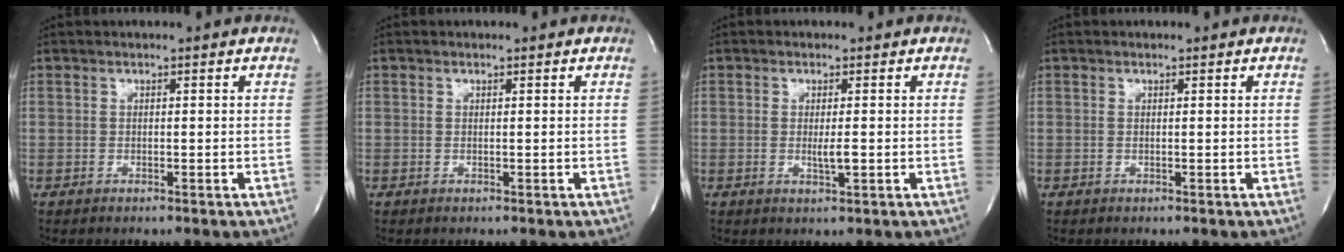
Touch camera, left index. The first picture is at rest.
{"total": 0.0}
{"total": 2.2, "force": [-0.2, 0.2, 2.1], "torque": [-0.042, -0.004, -0.004]}
{"total": 0.0}